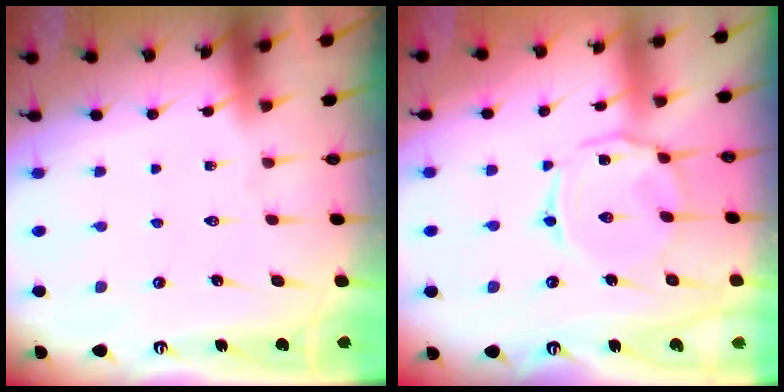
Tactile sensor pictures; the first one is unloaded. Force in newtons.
{"total": 6.0, "press": 6.0, "slide": 0.6}